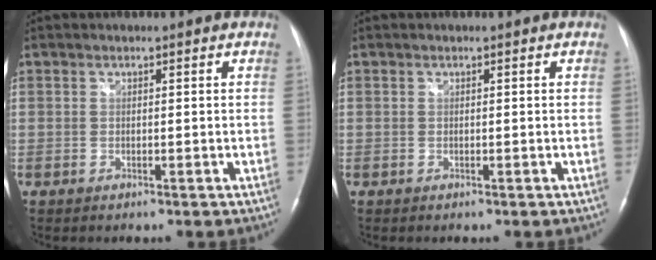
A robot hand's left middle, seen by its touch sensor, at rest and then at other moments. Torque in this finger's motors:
{"motor_torque": [0.14, -0.05, -0.09, 0.01]}